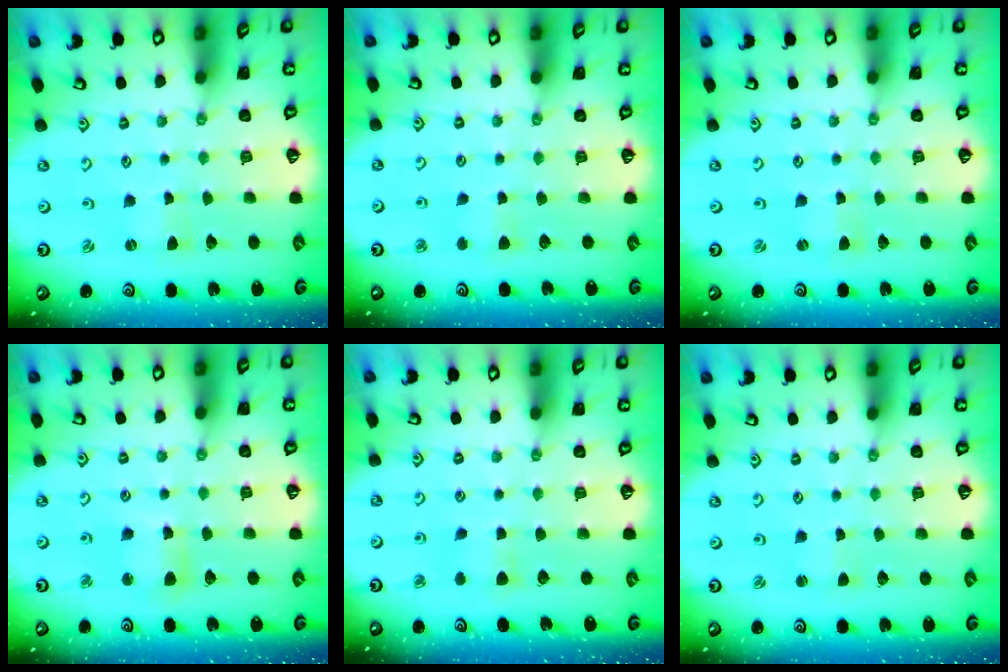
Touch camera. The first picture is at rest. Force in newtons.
{"total": 2.8, "press": 2.8, "slide": 0.5}
{"total": 0.0}
{"total": 7.7, "press": 7.6, "slide": 1.1}
{"total": 4.6, "press": 4.5, "slide": 0.4}
{"total": 1.8, "press": 1.8, "slide": 0.3}